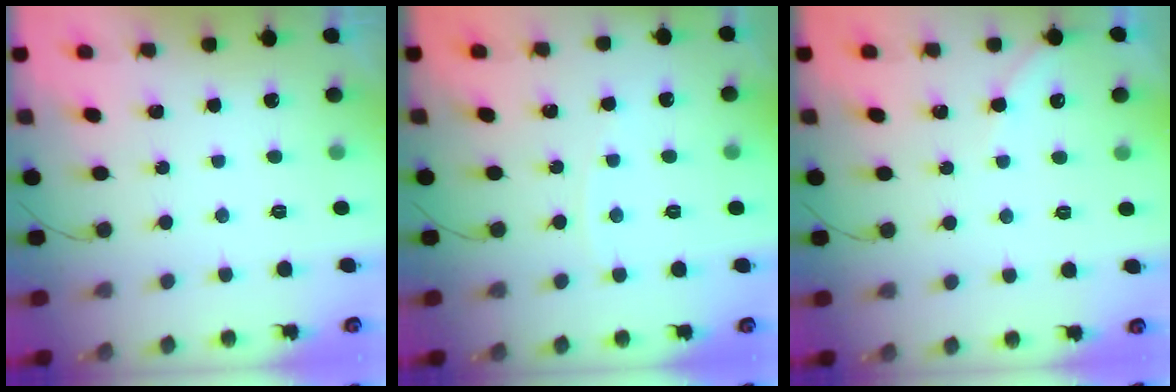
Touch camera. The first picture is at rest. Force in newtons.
{"total": 1.6, "press": 1.6, "slide": 0.2}
{"total": 3.3, "press": 3.2, "slide": 0.5}